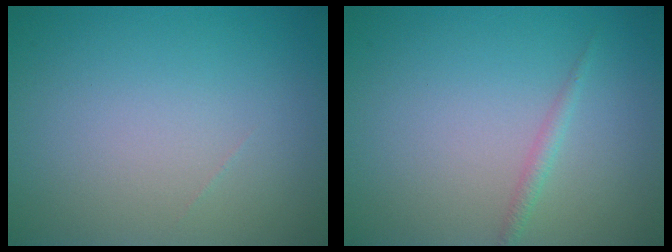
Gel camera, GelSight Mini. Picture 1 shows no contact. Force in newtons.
{"total": 1.0, "press": 1.0, "slide": 0.1}